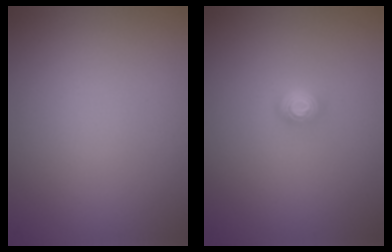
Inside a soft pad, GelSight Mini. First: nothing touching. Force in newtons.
{"total": 1.6, "press": 1.2, "slide": 1.1}